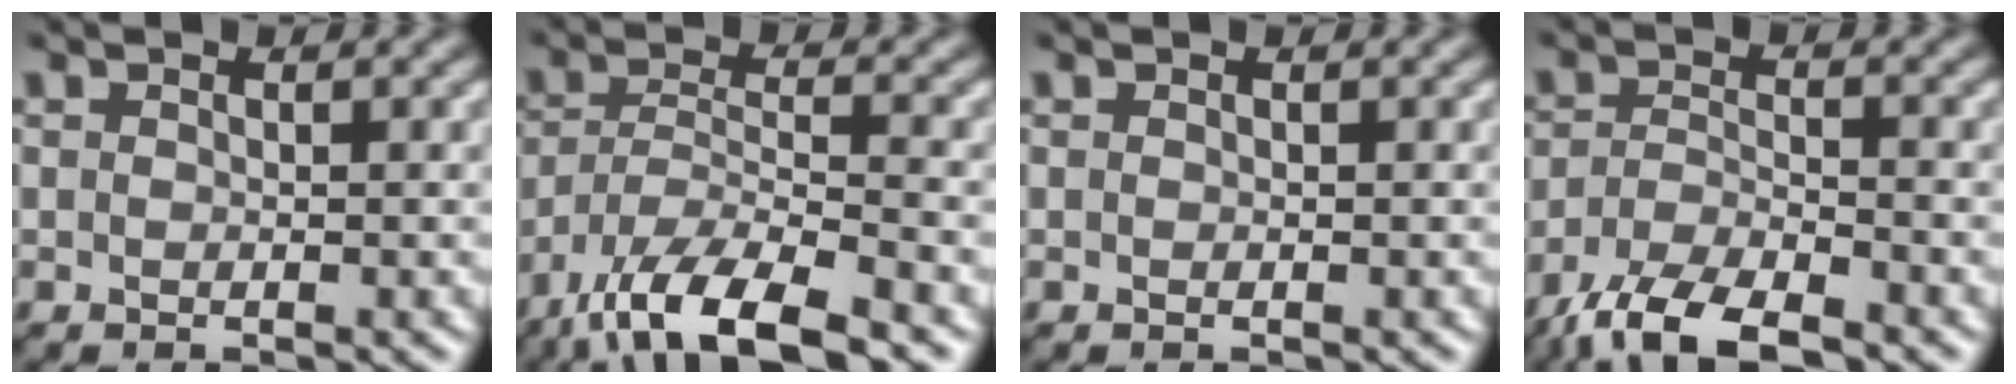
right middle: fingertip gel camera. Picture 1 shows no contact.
{"total": 9.6, "force": [-6.9, 2.8, 6.0], "torque": [-0.116, -0.010, -0.128]}
{"total": 0.0}
{"total": 6.5, "force": [-5.3, 1.6, 3.4], "torque": [-0.071, -0.008, -0.104]}